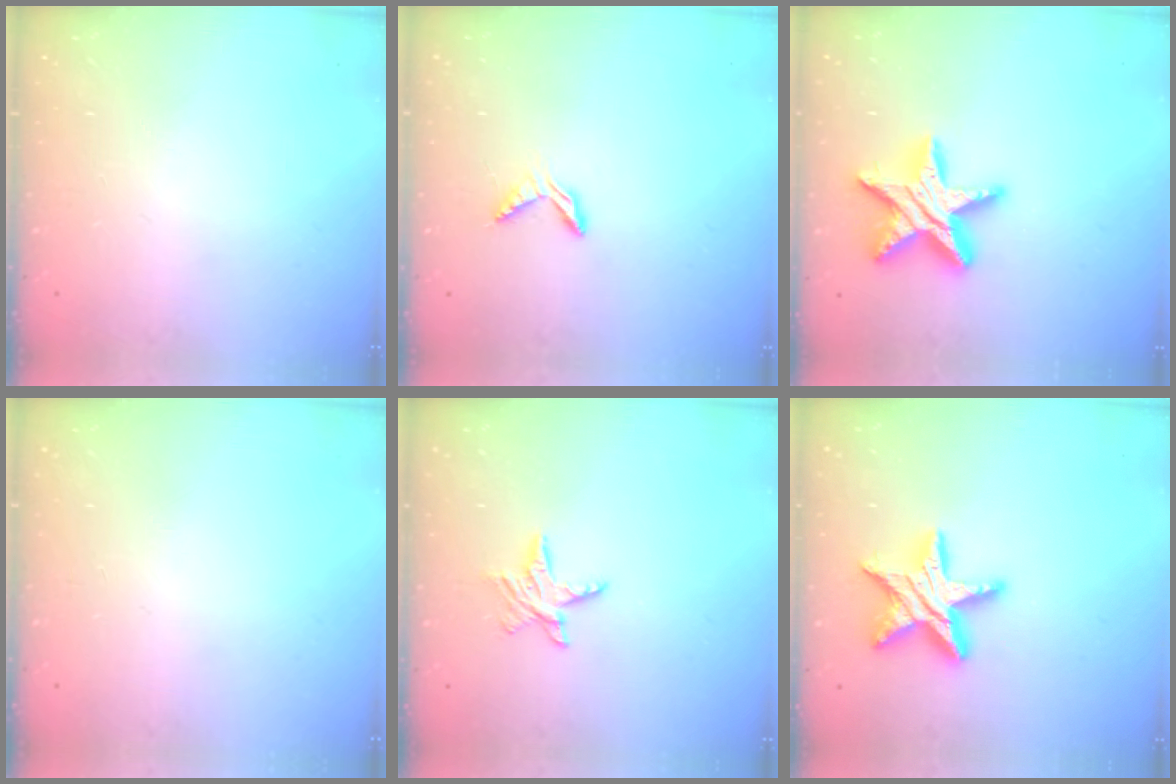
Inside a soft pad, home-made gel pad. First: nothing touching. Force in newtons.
{"total": 4.5, "press": 4.5, "slide": 0.3}
{"total": 16.9, "press": 16.8, "slide": 1.3}
{"total": 0.0}
{"total": 5.8, "press": 5.8, "slide": 0.1}
{"total": 15.3, "press": 15.3, "slide": 1.0}